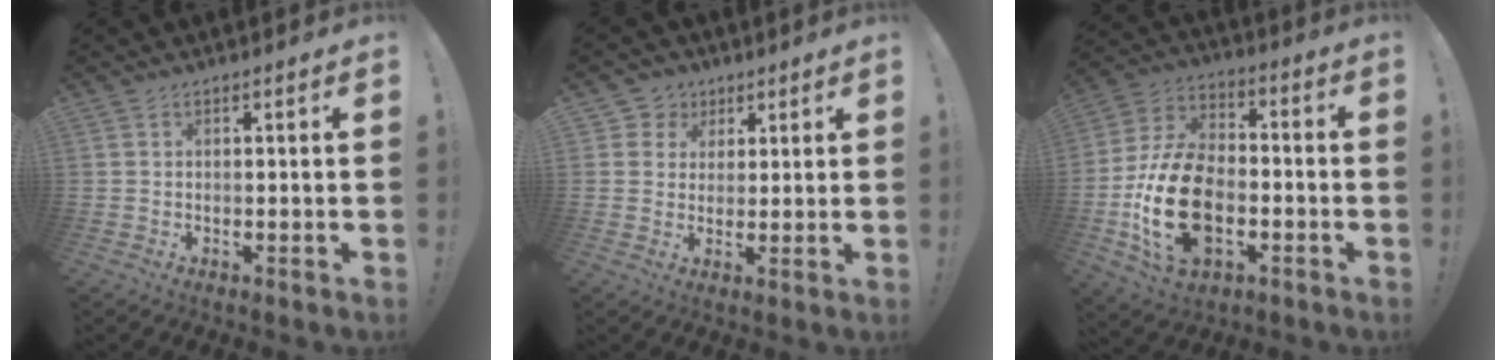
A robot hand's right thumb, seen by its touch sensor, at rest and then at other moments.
{"total": 5.4, "force": [1.9, 5.1, 0.6], "torque": [-0.011, -0.011, 0.037]}
{"total": 22.0, "force": [-6.2, 14.0, 15.8], "torque": [-0.284, 0.033, -0.097]}